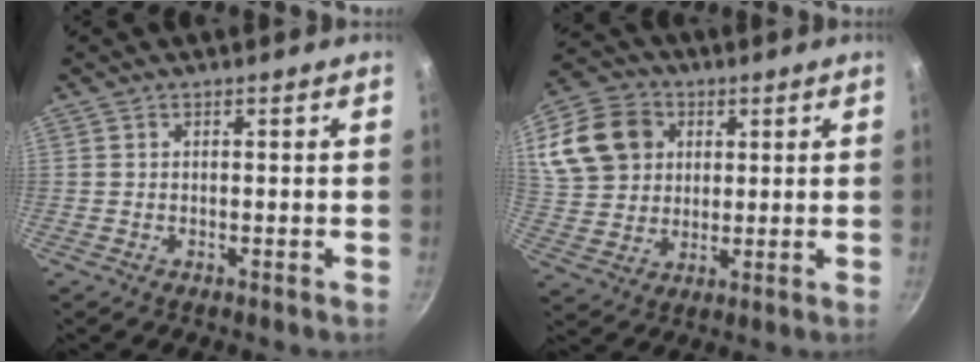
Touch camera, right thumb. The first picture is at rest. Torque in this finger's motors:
{"motor_torque": [-0.74, 1.29, -0.07, 0.26, 0.22]}